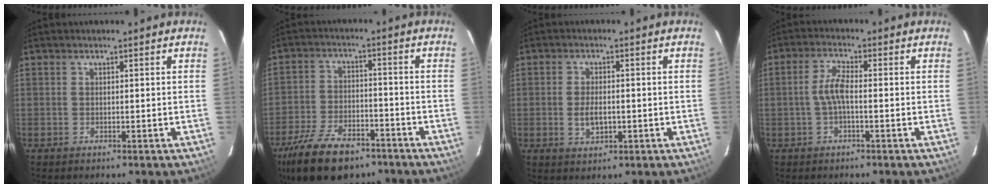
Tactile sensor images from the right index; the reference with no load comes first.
{"total": 16.2, "force": [-11.2, 7.7, 8.8], "torque": [-0.199, -0.015, -0.187]}
{"total": 4.1, "force": [-0.9, 2.2, 3.3], "torque": [-0.064, -0.004, -0.012]}
{"total": 3.9, "force": [-0.8, 0.8, 3.7], "torque": [-0.080, 0.008, -0.015]}